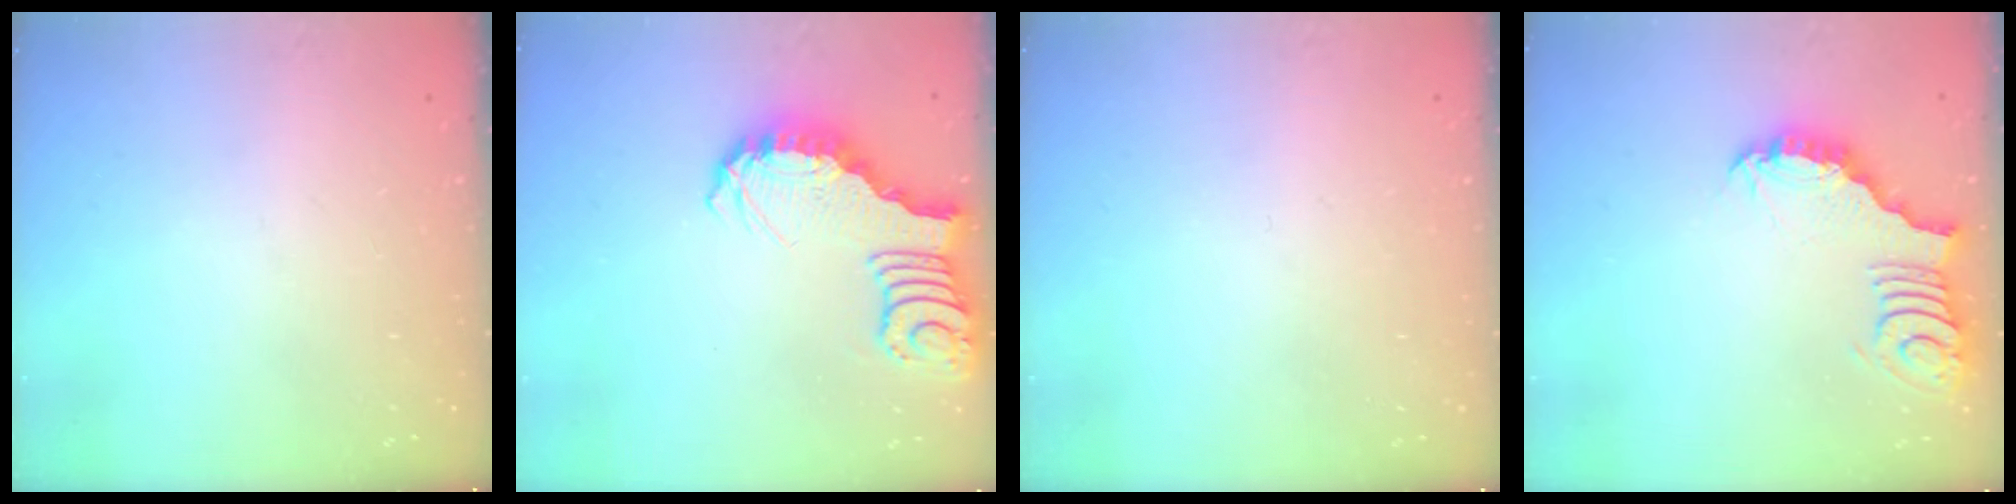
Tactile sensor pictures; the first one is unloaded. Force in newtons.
{"total": 3.5, "press": 3.4, "slide": 0.6}
{"total": 0.0}
{"total": 3.7, "press": 3.7, "slide": 0.8}